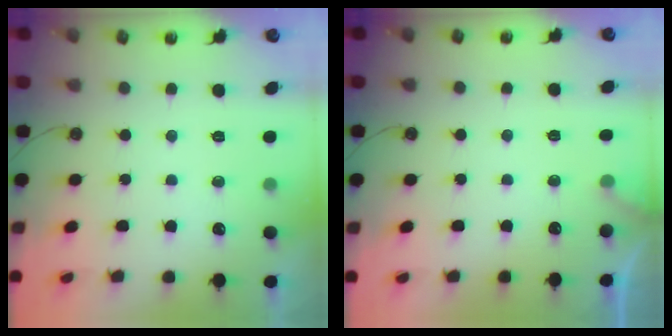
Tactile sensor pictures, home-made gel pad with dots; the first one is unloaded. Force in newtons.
{"total": 5.2, "press": 5.1, "slide": 0.4}